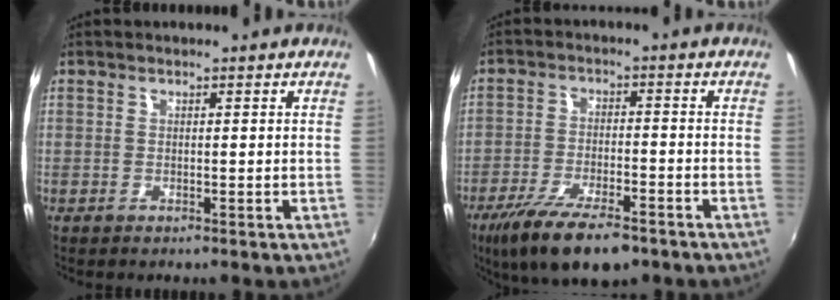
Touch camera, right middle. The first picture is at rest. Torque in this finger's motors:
{"motor_torque": [1.23, -0.90, 0.45, 0.16]}